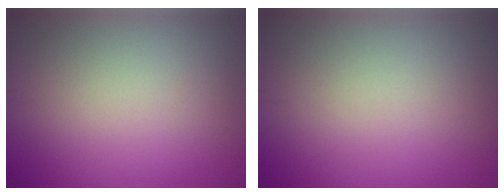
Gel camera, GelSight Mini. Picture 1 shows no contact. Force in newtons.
{"total": 0.0}